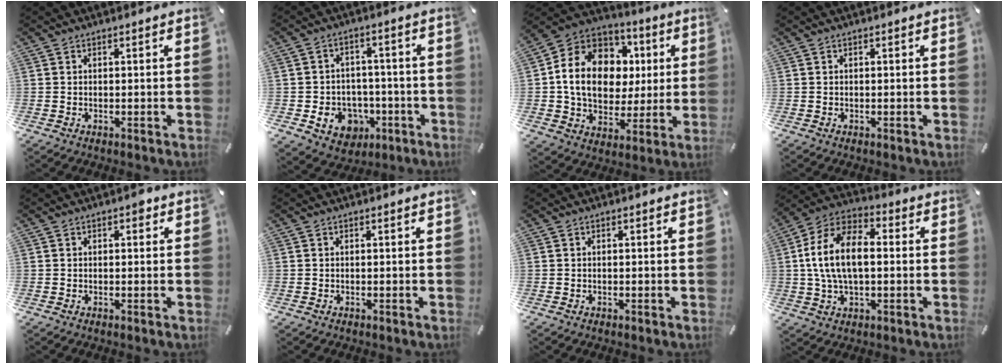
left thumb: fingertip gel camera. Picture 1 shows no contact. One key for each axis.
{"total": 8.6, "fx": -1.8, "fy": 8.0, "fz": 2.6, "tx": -0.036, "ty": 0.011, "tz": -0.023}
{"total": 16.3, "fx": 1.5, "fy": 13.3, "fz": 9.2, "tx": -0.185, "ty": 0.006, "tz": 0.034}
{"total": 0.0}
{"total": 1.4, "fx": 0.4, "fy": 0.9, "fz": 1.1, "tx": -0.006, "ty": 0.000, "tz": 0.002}
{"total": 0.0}
{"total": 0.0}
{"total": 13.1, "fx": 0.6, "fy": 7.8, "fz": 10.5, "tx": -0.227, "ty": 0.010, "tz": 0.009}